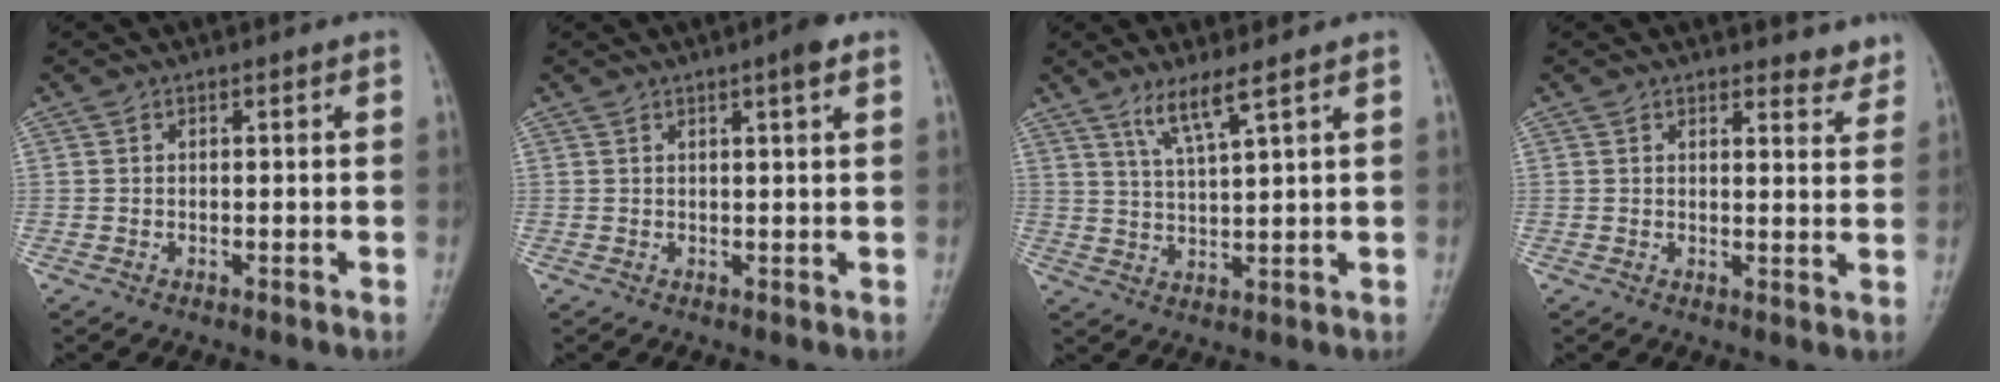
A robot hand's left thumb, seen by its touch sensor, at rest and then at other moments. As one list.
[{"total": 3.1, "force": [1.7, 0.3, 2.6], "torque": [-0.037, -0.005, 0.023]}, {"total": 5.6, "force": [3.8, 0.1, 4.1], "torque": [-0.082, -0.027, 0.078]}, {"total": 3.8, "force": [3.4, 1.2, 1.0], "torque": [0.010, -0.025, 0.032]}]